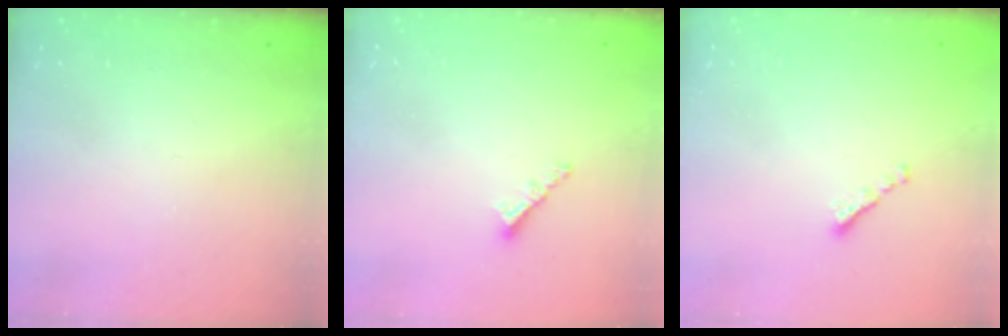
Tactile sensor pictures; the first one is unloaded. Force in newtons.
{"total": 2.9, "press": 2.9, "slide": 0.5}
{"total": 1.5, "press": 1.4, "slide": 0.5}